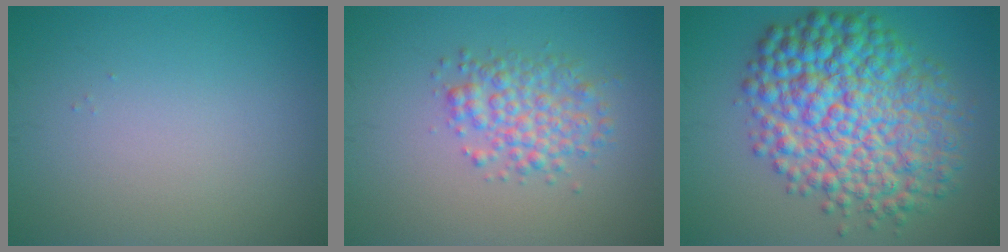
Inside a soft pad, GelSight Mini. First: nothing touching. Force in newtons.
{"total": 3.8, "press": 3.8, "slide": 0.1}
{"total": 11.0, "press": 11.0, "slide": 0.1}